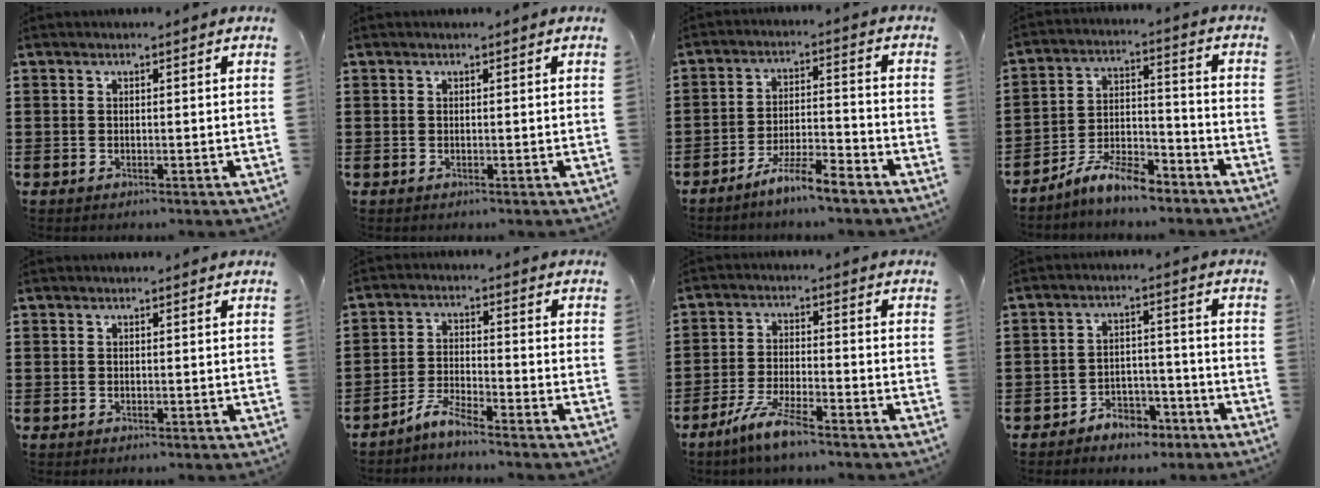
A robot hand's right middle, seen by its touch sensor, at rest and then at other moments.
{"total": 0.0}
{"total": 6.0, "force": [-5.3, 0.2, 2.9], "torque": [-0.062, -0.006, -0.100]}
{"total": 7.9, "force": [-7.0, 1.7, 3.4], "torque": [-0.070, 0.011, -0.132]}
{"total": 0.0}
{"total": 4.2, "force": [-3.8, 0.1, 1.6], "torque": [-0.045, 0.000, -0.078]}
{"total": 6.3, "force": [-4.9, 0.4, 3.9], "torque": [-0.098, -0.015, -0.096]}
{"total": 4.3, "force": [-3.9, 1.6, 0.5], "torque": [-0.013, 0.009, -0.079]}